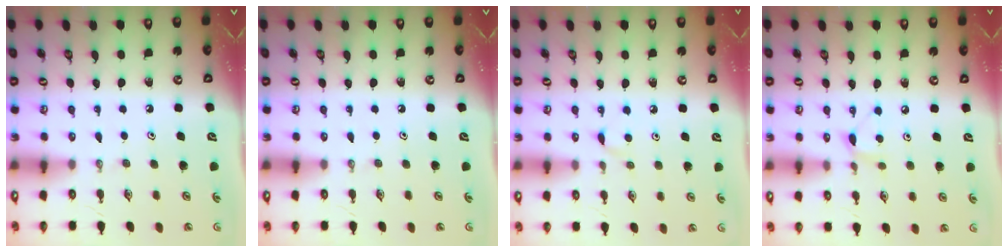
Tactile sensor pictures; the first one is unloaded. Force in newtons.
{"total": 0.0}
{"total": 4.2, "press": 4.2, "slide": 0.5}
{"total": 6.4, "press": 6.4, "slide": 0.4}